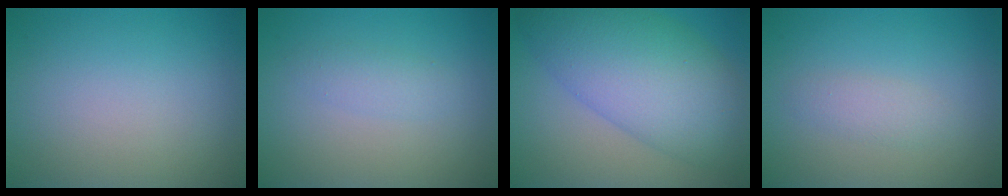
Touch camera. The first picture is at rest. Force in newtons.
{"total": 1.5, "press": 1.5, "slide": 0.1}
{"total": 10.2, "press": 10.2, "slide": 0.2}
{"total": 1.4, "press": 1.4, "slide": 0.1}